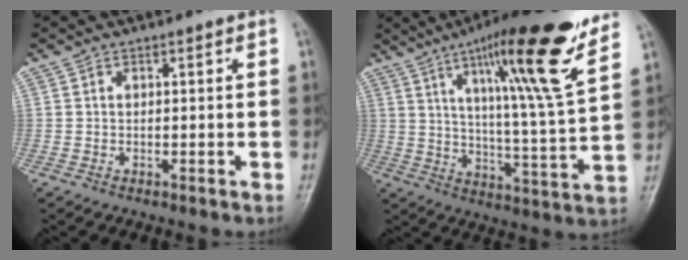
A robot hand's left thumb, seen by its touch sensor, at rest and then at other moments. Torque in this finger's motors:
{"motor_torque": [0.53, 0.57, 1.62, -1.15, 0.34]}